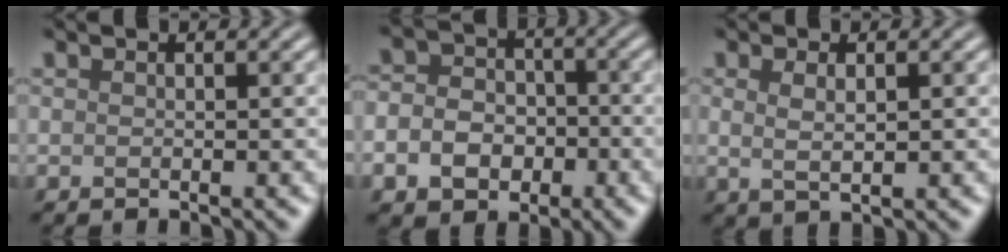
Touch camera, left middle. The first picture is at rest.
{"total": 6.2, "force": [-1.9, 5.0, 3.1], "torque": [-0.035, -0.008, -0.044]}
{"total": 1.9, "force": [0.5, 0.7, 1.7], "torque": [-0.033, -0.002, 0.012]}